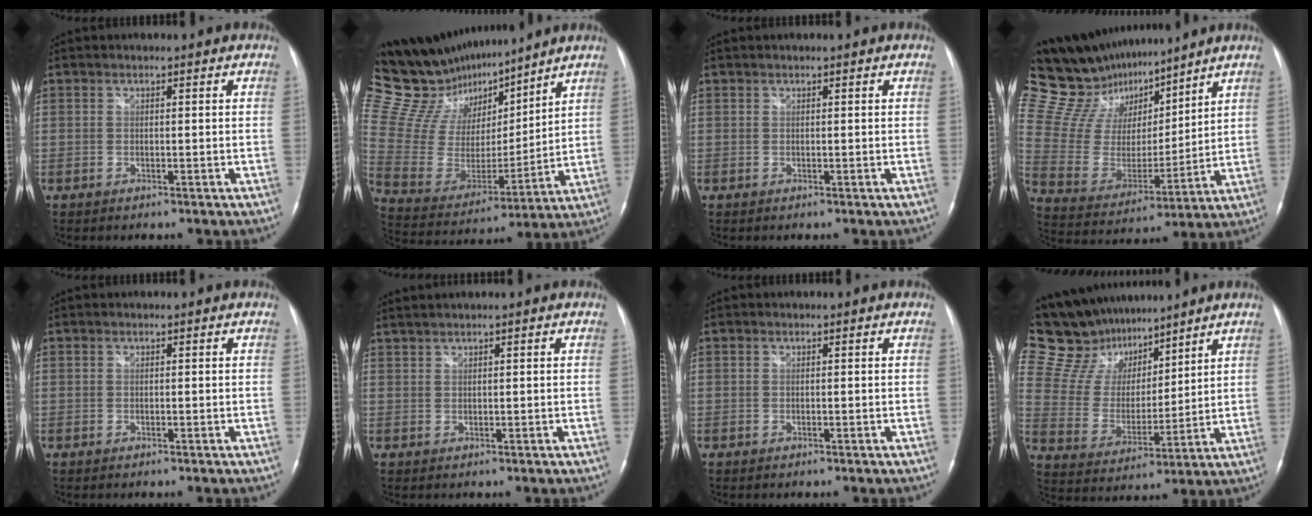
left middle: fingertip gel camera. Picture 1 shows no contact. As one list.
[{"total": 19.2, "force": [16.8, 5.4, 7.6], "torque": [-0.144, 0.007, 0.307]}, {"total": 0.0}, {"total": 18.1, "force": [15.1, 6.4, 7.6], "torque": [-0.141, 0.017, 0.274]}, {"total": 0.0}, {"total": 2.2, "force": [1.9, -0.2, 1.1], "torque": [-0.025, 0.012, 0.042]}, {"total": 0.0}, {"total": 16.2, "force": [13.9, 6.9, 4.6], "torque": [-0.093, 0.026, 0.260]}]